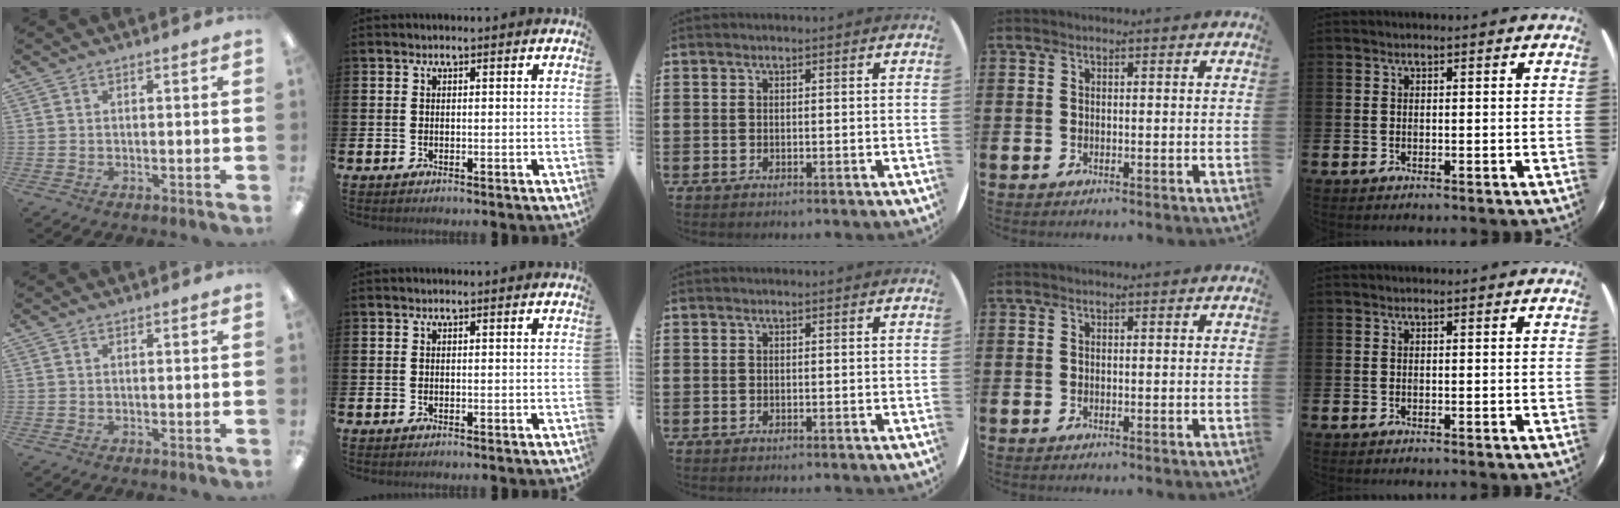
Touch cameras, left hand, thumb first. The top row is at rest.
{}